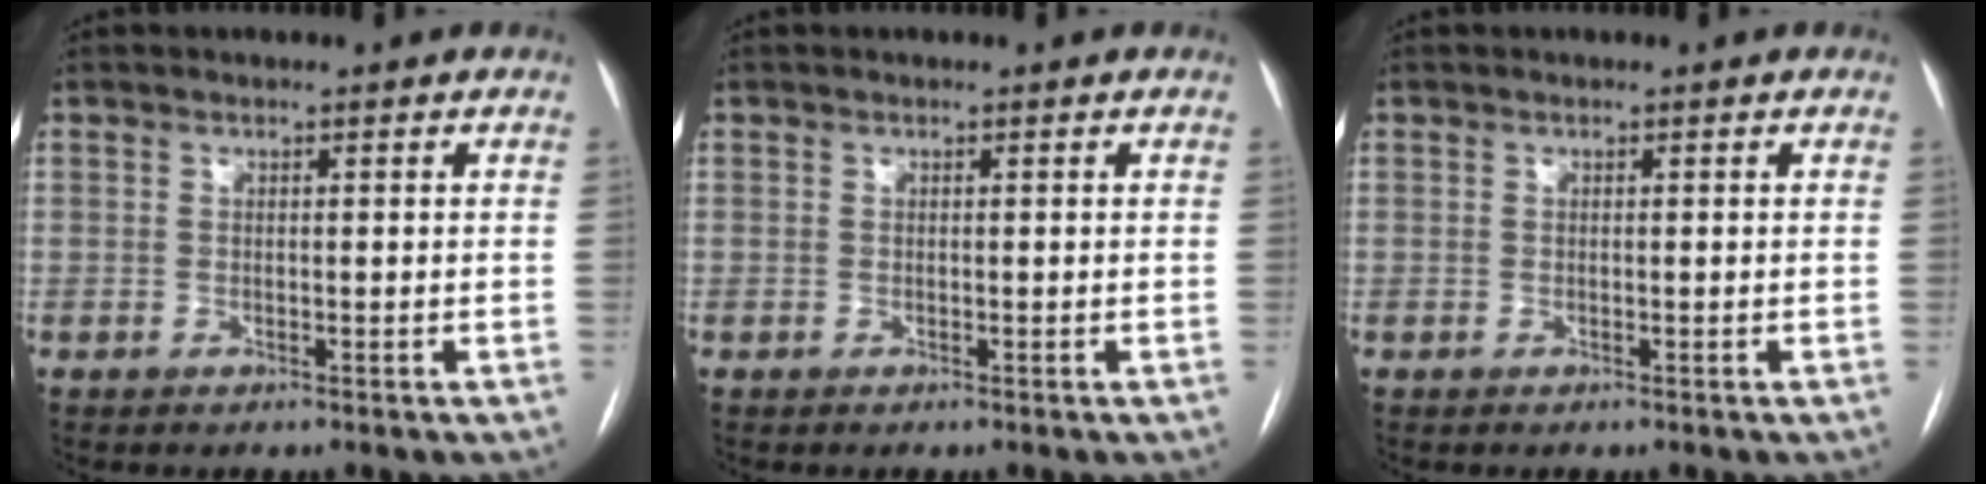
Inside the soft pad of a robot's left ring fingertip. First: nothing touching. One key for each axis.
{"total": 0.0}
{"total": 0.0}